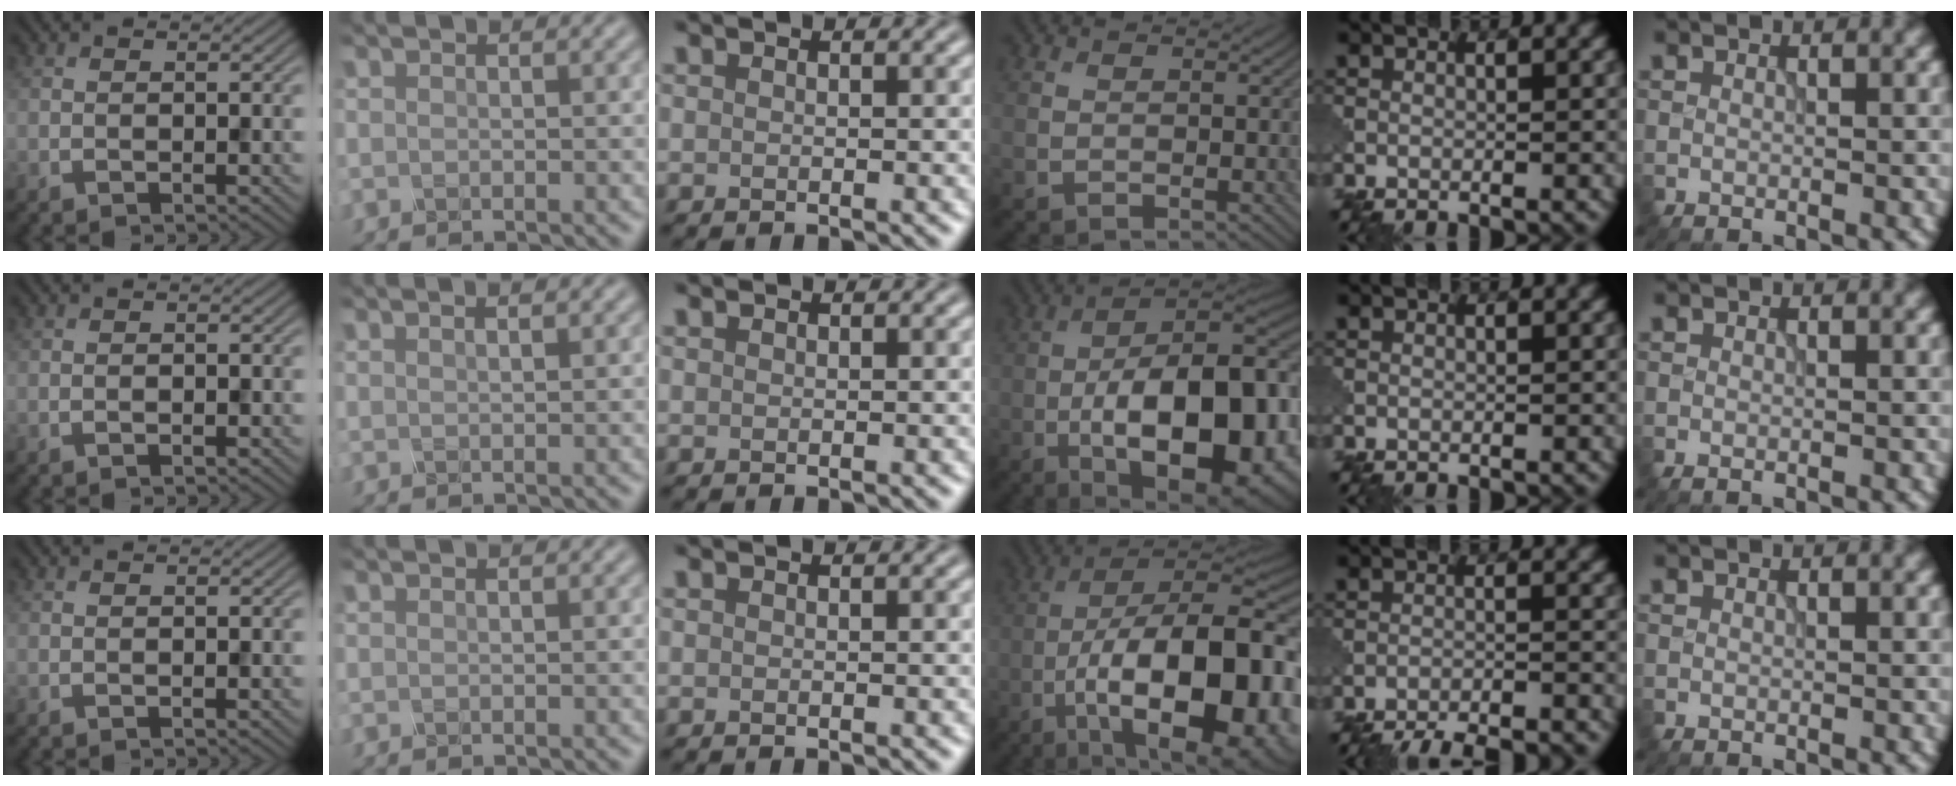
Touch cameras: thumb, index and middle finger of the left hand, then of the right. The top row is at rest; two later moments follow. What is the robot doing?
{"motion": "shake", "object": "sieve"}